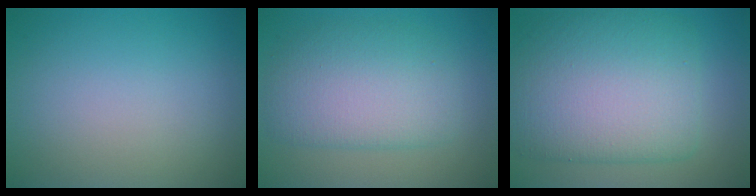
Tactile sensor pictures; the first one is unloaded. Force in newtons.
{"total": 5.6, "press": 5.6, "slide": 0.2}
{"total": 9.9, "press": 9.9, "slide": 0.3}